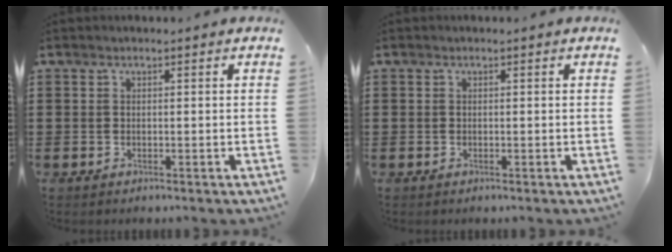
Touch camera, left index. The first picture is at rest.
{"total": 0.0}